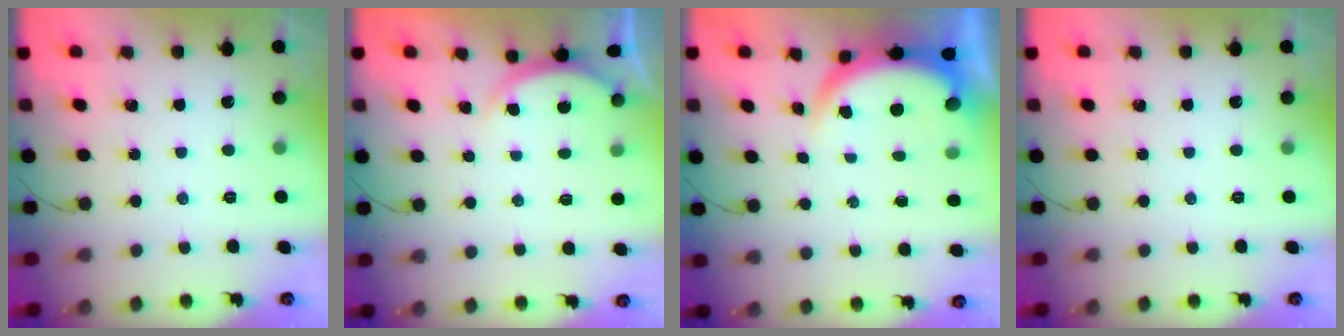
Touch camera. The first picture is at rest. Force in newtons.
{"total": 2.0, "press": 2.0, "slide": 0.5}
{"total": 5.1, "press": 5.1, "slide": 0.2}
{"total": 0.0}